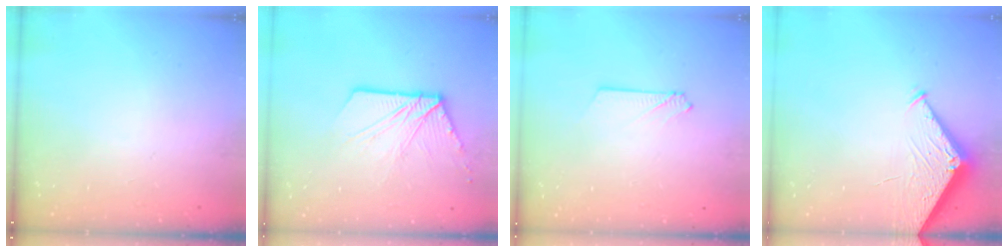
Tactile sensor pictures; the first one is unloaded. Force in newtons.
{"total": 13.2, "press": 13.1, "slide": 1.4}
{"total": 2.6, "press": 2.6, "slide": 0.3}
{"total": 4.2, "press": 4.2, "slide": 0.5}